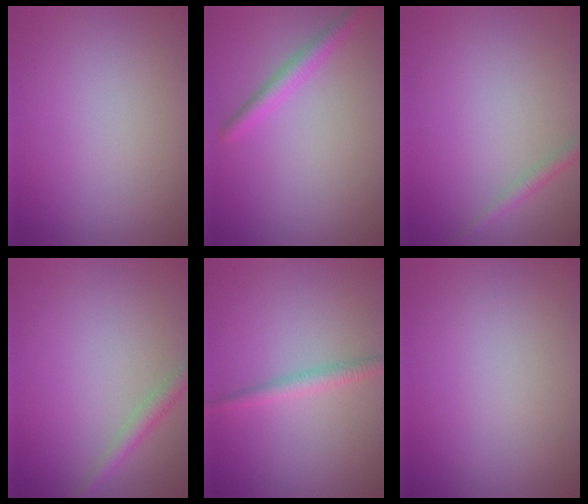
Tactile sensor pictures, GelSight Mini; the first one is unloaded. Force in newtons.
{"total": 2.1, "press": 2.1, "slide": 0.2}
{"total": 1.3, "press": 1.3, "slide": 0.1}
{"total": 1.8, "press": 1.8, "slide": 0.1}
{"total": 1.7, "press": 1.7, "slide": 0.0}
{"total": 0.0}